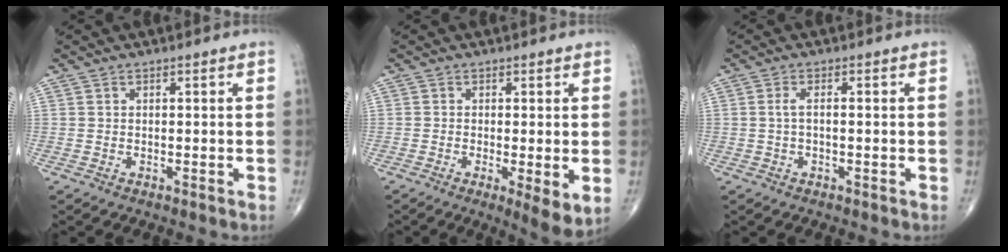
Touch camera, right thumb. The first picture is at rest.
{"total": 5.8, "force": [-1.1, 1.4, 5.6], "torque": [-0.091, -0.021, -0.019]}
{"total": 2.1, "force": [0.0, 0.6, 2.0], "torque": [-0.044, 0.008, -0.001]}